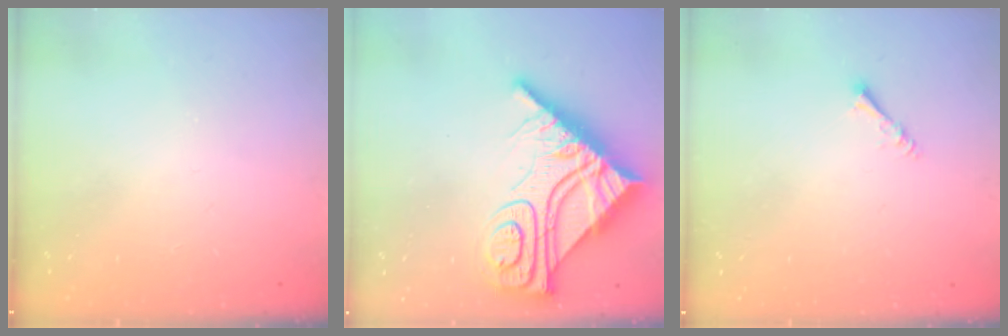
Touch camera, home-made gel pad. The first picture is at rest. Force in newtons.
{"total": 18.5, "press": 18.4, "slide": 2.0}
{"total": 1.8, "press": 1.8, "slide": 0.1}